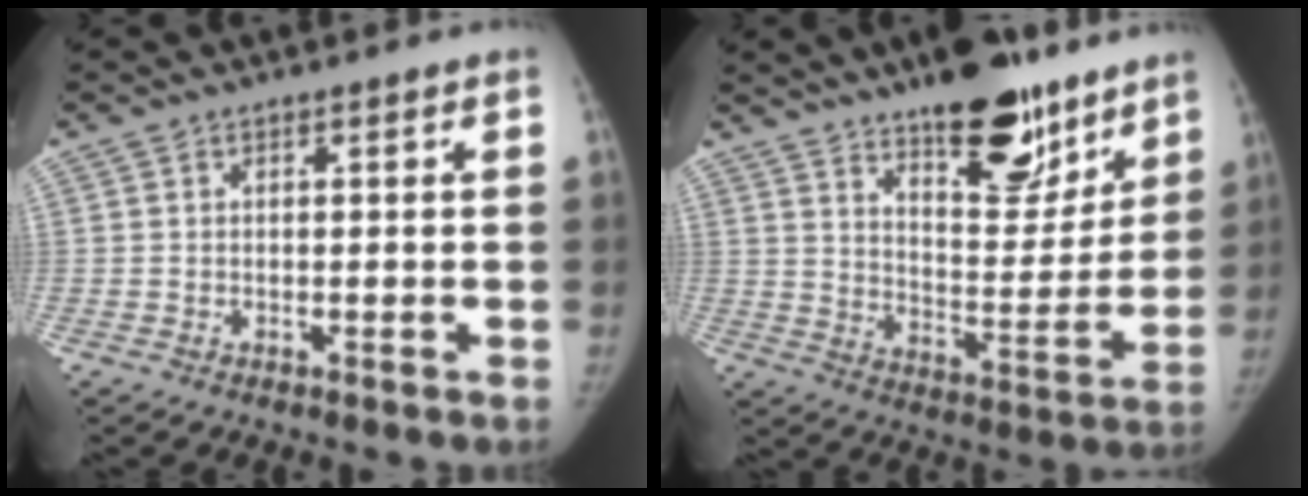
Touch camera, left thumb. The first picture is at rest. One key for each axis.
{"total": 19.3, "fx": 13.6, "fy": 7.5, "fz": 11.6, "tx": -0.117, "ty": -0.088, "tz": 0.210}